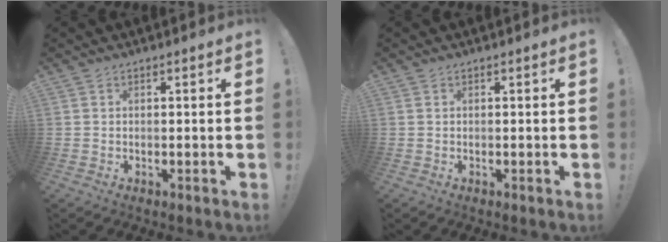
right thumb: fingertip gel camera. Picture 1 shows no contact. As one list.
[{"total": 0.0}]